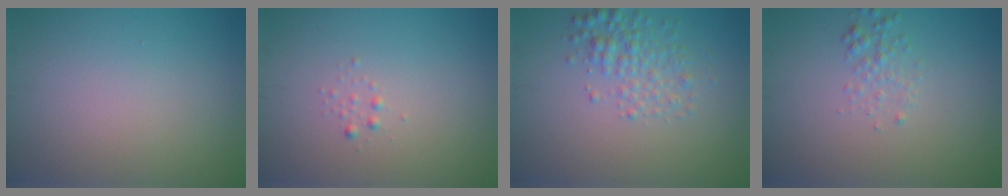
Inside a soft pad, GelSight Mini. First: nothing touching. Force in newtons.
{"total": 0.6, "press": 0.6, "slide": 0.0}
{"total": 2.8, "press": 2.8, "slide": 0.1}
{"total": 1.4, "press": 1.4, "slide": 0.0}